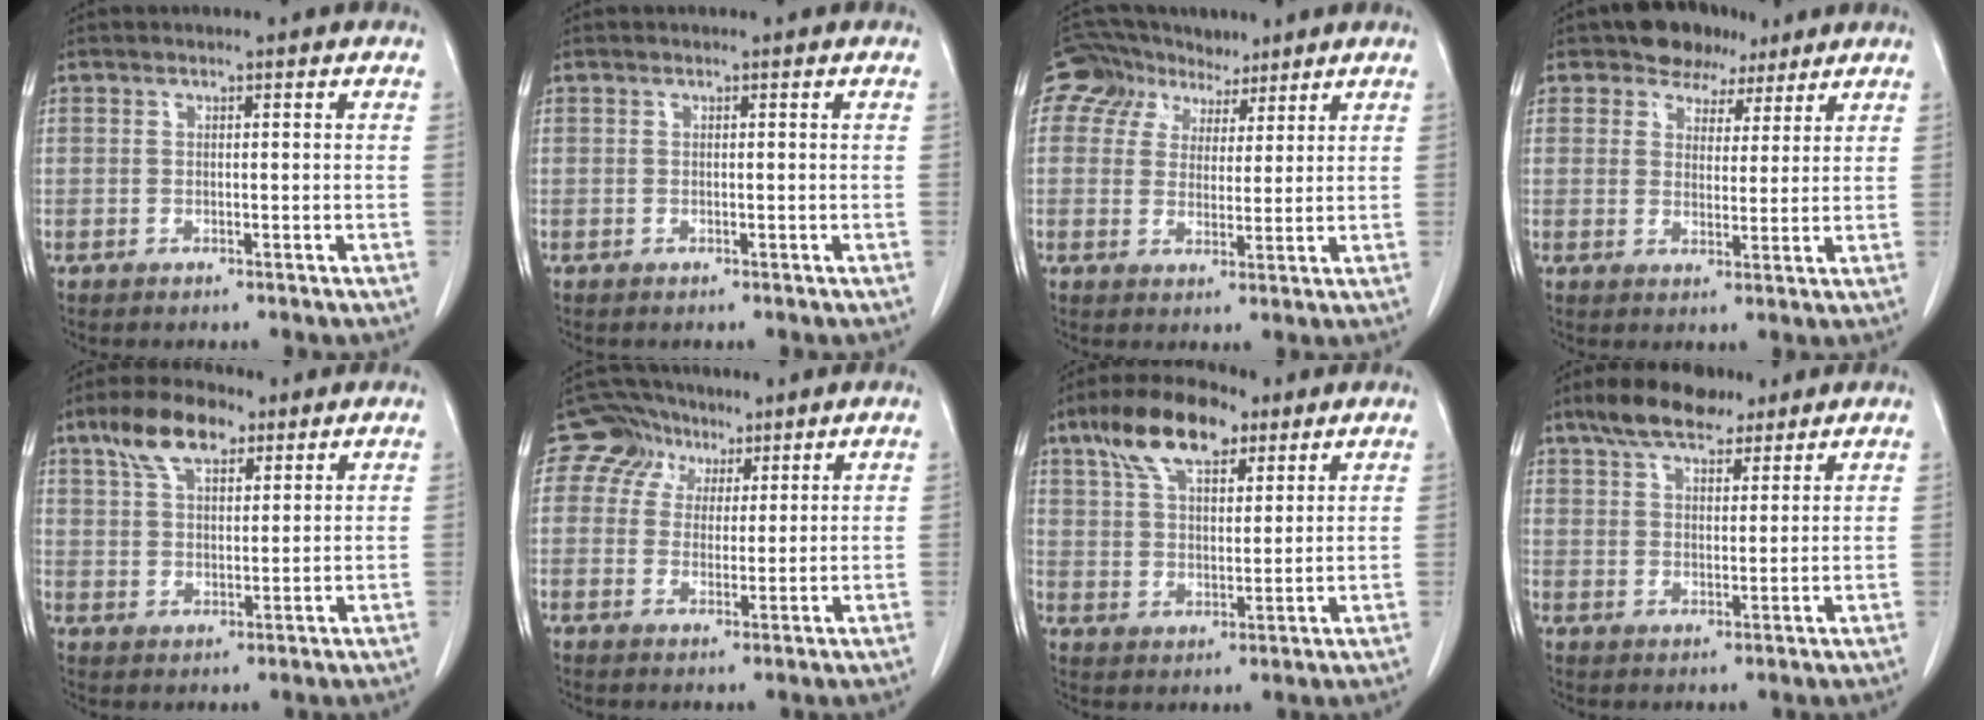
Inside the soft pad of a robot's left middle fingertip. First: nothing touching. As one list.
[{"total": 0.0}, {"total": 8.0, "force": [6.0, 5.0, 1.9], "torque": [-0.036, 0.030, 0.102]}, {"total": 6.0, "force": [4.4, 4.0, 1.1], "torque": [-0.012, 0.010, 0.069]}, {"total": 8.6, "force": [5.3, 3.7, 5.7], "torque": [-0.113, 0.021, 0.099]}, {"total": 7.2, "force": [4.3, 5.8, 0.4], "torque": [-0.007, 0.024, 0.075]}, {"total": 11.9, "force": [7.3, 4.8, 8.0], "torque": [-0.151, 0.026, 0.133]}, {"total": 9.8, "force": [7.2, 3.6, 5.5], "torque": [-0.099, 0.021, 0.125]}]